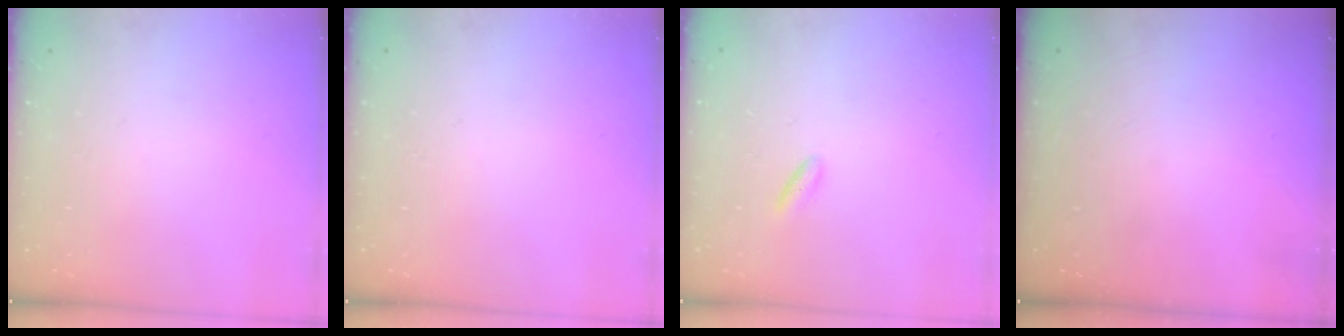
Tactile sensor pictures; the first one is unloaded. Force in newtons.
{"total": 0.0}
{"total": 2.3, "press": 2.2, "slide": 0.4}
{"total": 0.0}